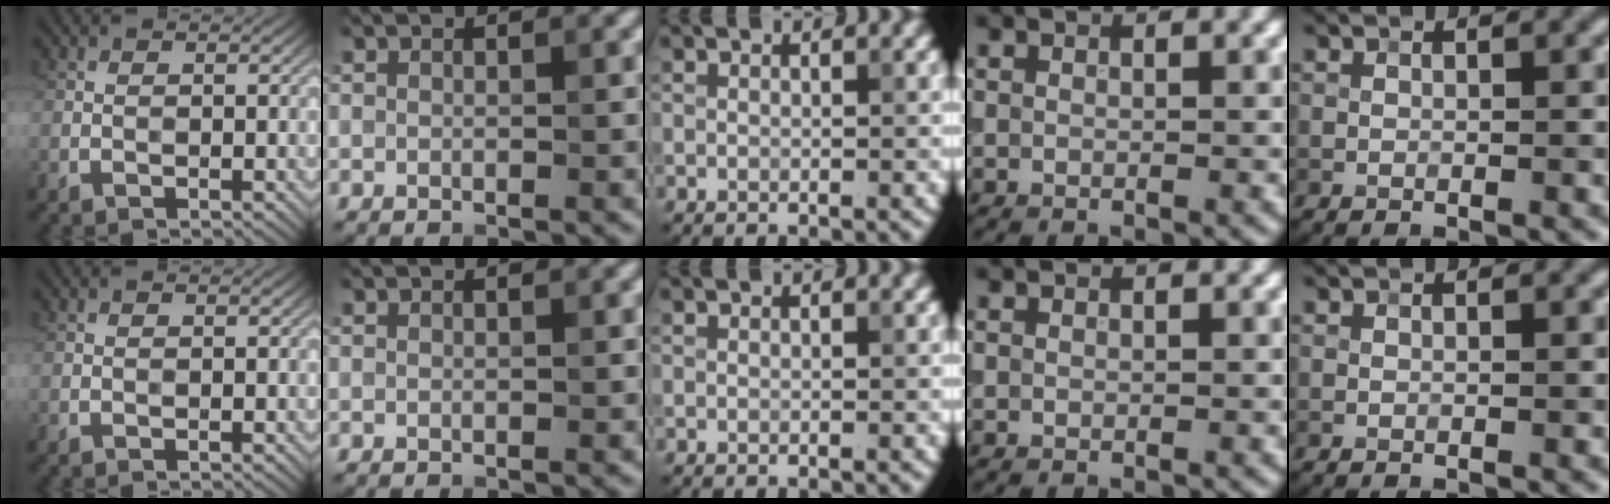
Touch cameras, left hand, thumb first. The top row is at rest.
{}